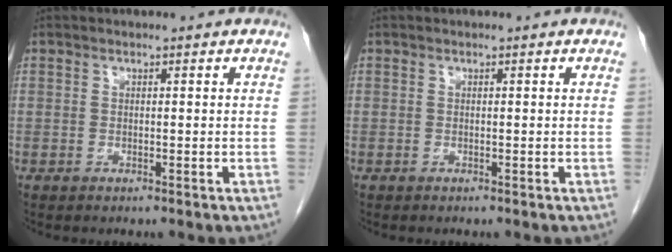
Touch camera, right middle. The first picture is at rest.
{"total": 0.0}